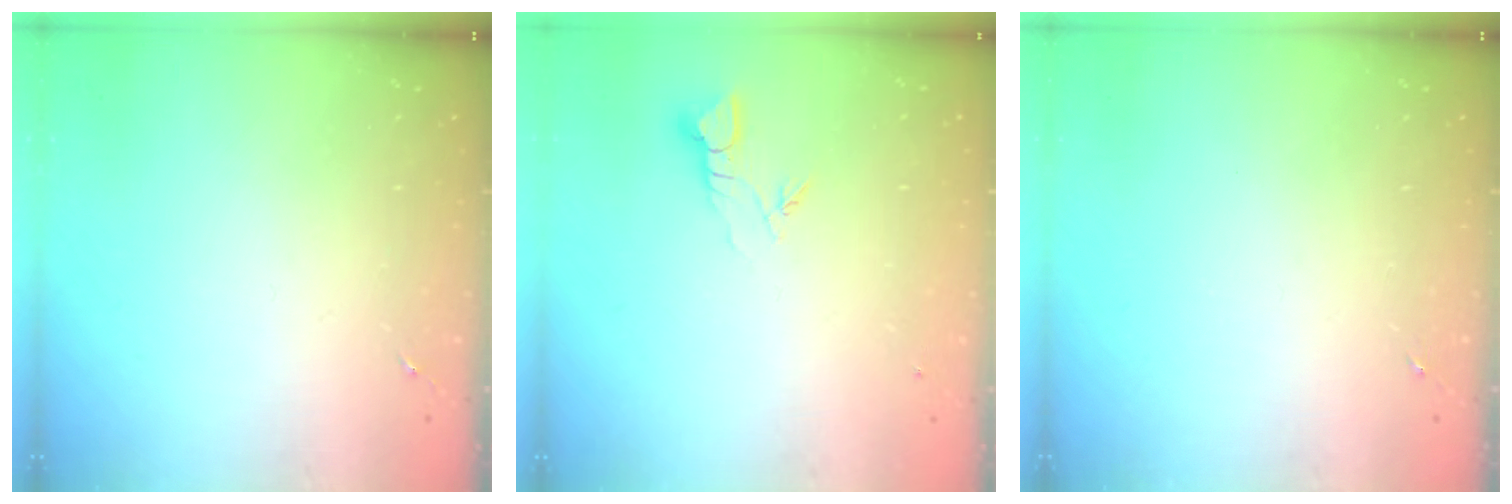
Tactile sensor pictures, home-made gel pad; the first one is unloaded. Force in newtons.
{"total": 3.8, "press": 3.8, "slide": 0.3}
{"total": 0.0}